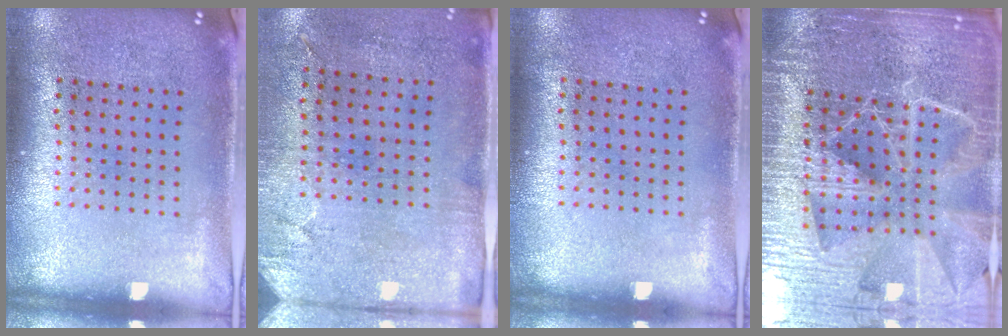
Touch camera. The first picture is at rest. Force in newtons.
{"total": 2.9, "press": 2.3, "slide": 1.7}
{"total": 0.0}
{"total": 6.0, "press": 5.2, "slide": 2.9}